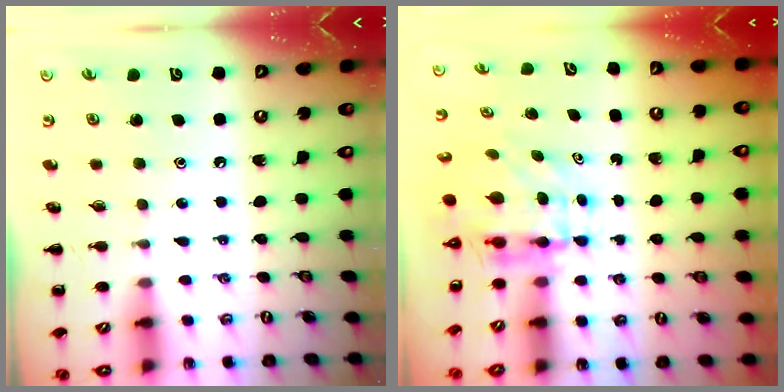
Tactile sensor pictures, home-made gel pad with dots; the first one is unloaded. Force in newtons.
{"total": 5.9, "press": 5.7, "slide": 1.3}